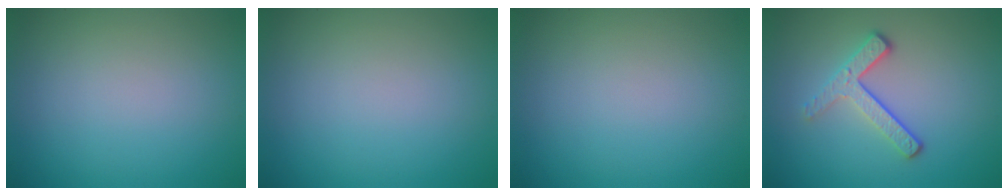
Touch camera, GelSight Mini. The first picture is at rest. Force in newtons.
{"total": 0.0}
{"total": 0.0}
{"total": 3.2, "press": 2.4, "slide": 2.2}